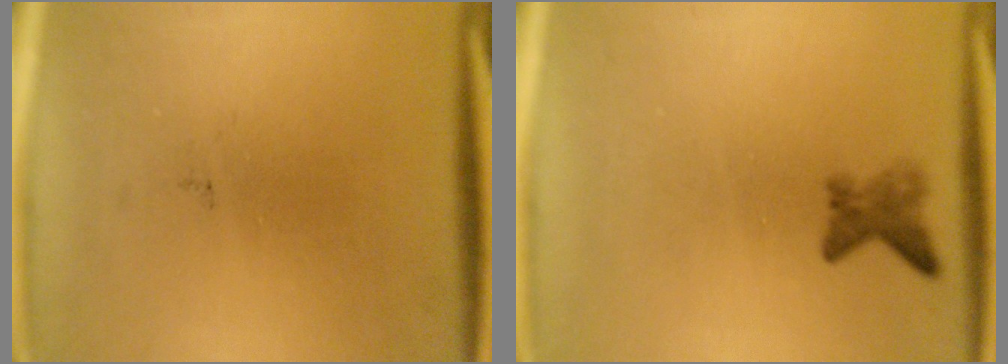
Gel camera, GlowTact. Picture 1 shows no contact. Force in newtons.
{"total": 2.0}